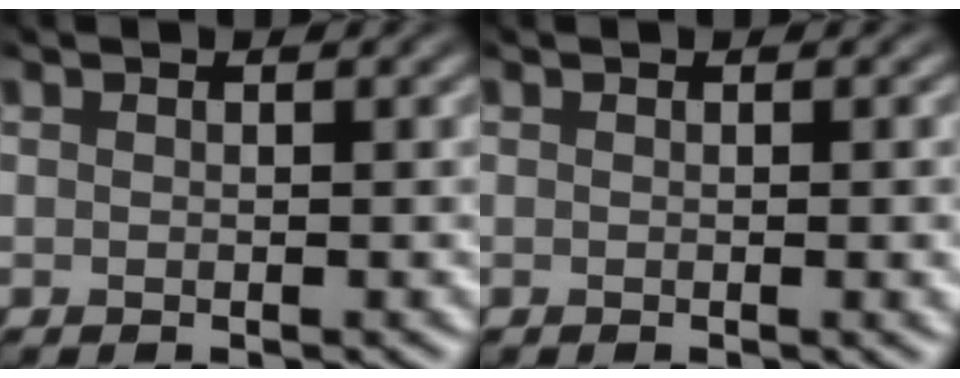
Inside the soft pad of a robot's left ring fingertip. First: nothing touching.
{"total": 2.4, "force": [0.4, 0.9, 2.2], "torque": [-0.019, 0.003, 0.004]}